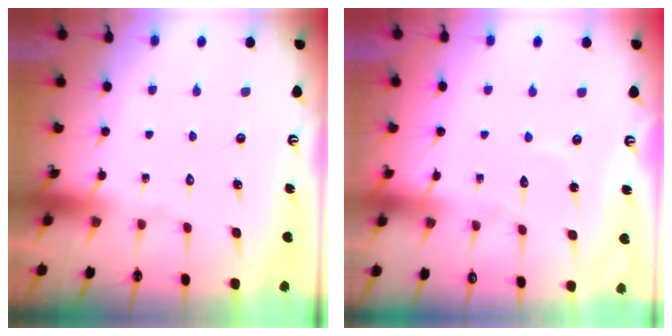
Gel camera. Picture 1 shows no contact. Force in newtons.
{"total": 3.9, "press": 3.9, "slide": 0.3}